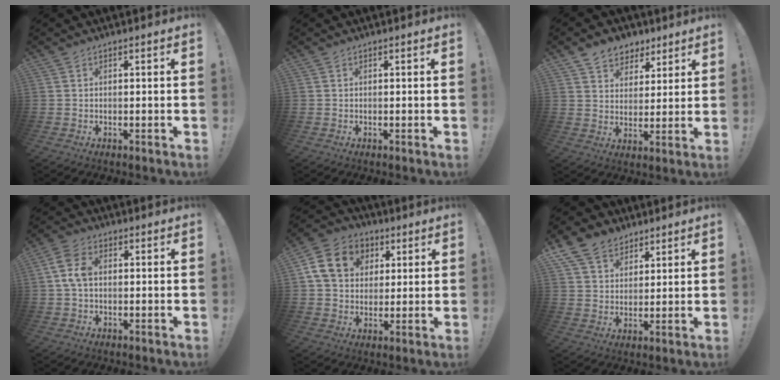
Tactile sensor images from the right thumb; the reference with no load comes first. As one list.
[{"total": 0.0}, {"total": 7.8, "force": [5.1, 5.7, 1.3], "torque": [-0.022, -0.034, 0.103]}, {"total": 7.2, "force": [0.6, 4.4, 5.6], "torque": [-0.116, 0.005, 0.011]}, {"total": 14.6, "force": [4.3, 11.8, 7.3], "torque": [-0.109, 0.000, 0.091]}, {"total": 9.6, "force": [6.5, 6.5, 2.9], "torque": [-0.058, -0.040, 0.130]}]